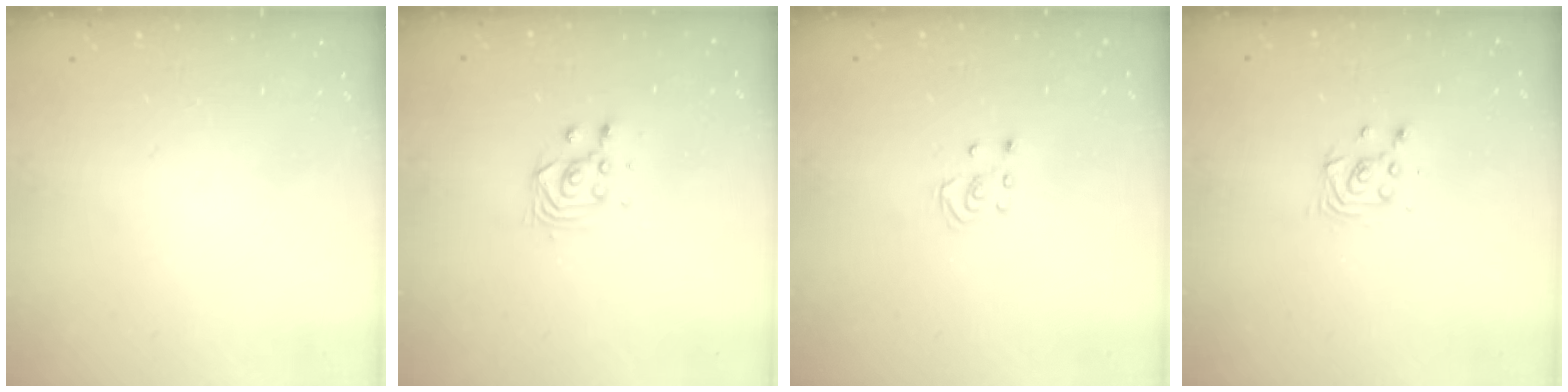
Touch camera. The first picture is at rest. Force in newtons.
{"total": 2.8, "press": 2.8, "slide": 0.2}
{"total": 2.5, "press": 2.5, "slide": 0.2}
{"total": 3.7, "press": 3.7, "slide": 0.3}